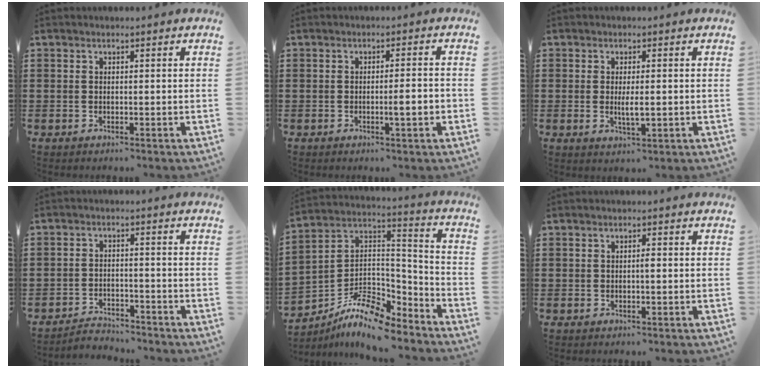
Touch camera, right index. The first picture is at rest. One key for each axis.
{"total": 3.3, "fx": -0.8, "fy": 0.3, "fz": 3.1, "tx": -0.044, "ty": -0.006, "tz": -0.017}
{"total": 3.1, "fx": -0.2, "fy": 0.9, "fz": 3.0, "tx": -0.060, "ty": -0.004, "tz": -0.006}
{"total": 3.1, "fx": -3.0, "fy": 0.5, "fz": 0.0, "tx": -0.009, "ty": 0.001, "tz": -0.065}
{"total": 9.9, "fx": -7.9, "fy": 3.3, "fz": 5.0, "tx": -0.107, "ty": 0.009, "tz": -0.158}
{"total": 0.8, "fx": -0.1, "fy": 0.2, "fz": 0.8, "tx": -0.016, "ty": -0.004, "tz": -0.002}